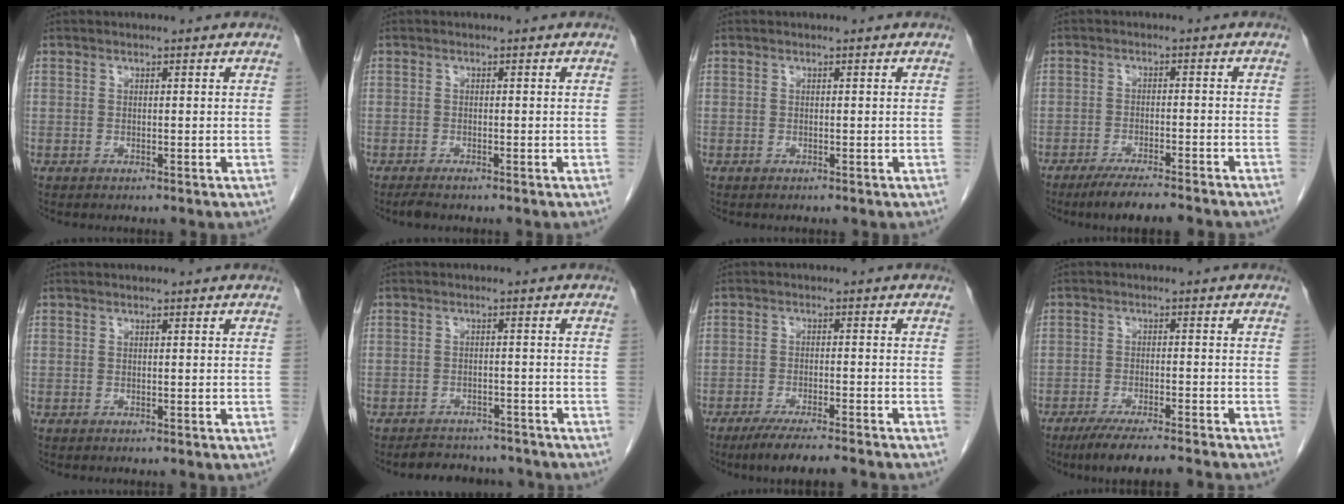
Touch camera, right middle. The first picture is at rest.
{"total": 1.2, "force": [-1.0, 0.1, 0.7], "torque": [-0.016, -0.004, -0.018]}
{"total": 0.0}
{"total": 8.5, "force": [-7.2, 0.5, 4.5], "torque": [-0.064, -0.018, -0.111]}
{"total": 0.0}
{"total": 6.7, "force": [-6.3, 2.2, 0.8], "torque": [-0.007, 0.005, -0.079]}
{"total": 8.5, "force": [-7.3, -0.3, 4.3], "torque": [-0.057, -0.023, -0.116]}
{"total": 8.8, "force": [-7.6, -0.3, 4.5], "torque": [-0.060, -0.024, -0.121]}